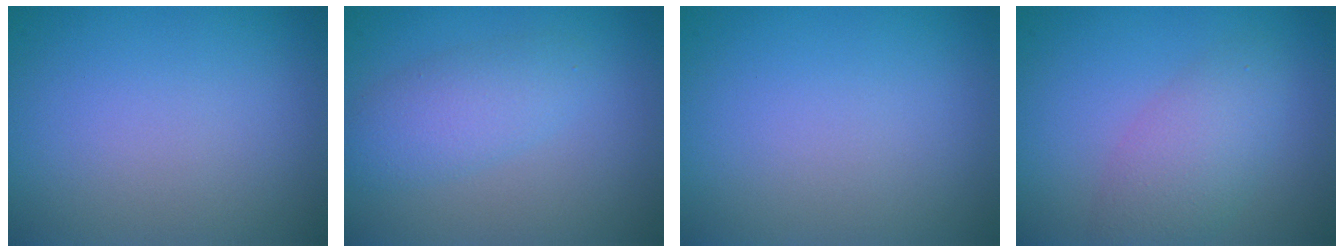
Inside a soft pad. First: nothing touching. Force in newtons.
{"total": 3.2, "press": 3.2, "slide": 0.1}
{"total": 0.0}
{"total": 3.7, "press": 3.7, "slide": 0.0}